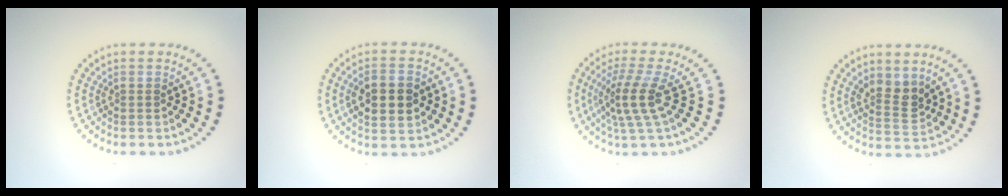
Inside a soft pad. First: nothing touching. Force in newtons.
{"total": 4.5, "press": 4.4, "slide": 0.3}
{"total": 3.6, "press": 2.6, "slide": 2.5}
{"total": 2.7, "press": 2.5, "slide": 1.1}